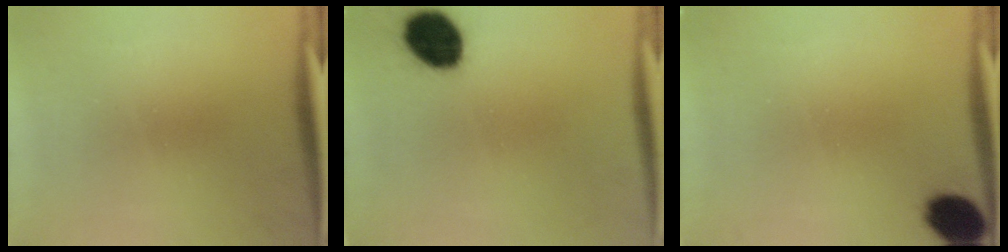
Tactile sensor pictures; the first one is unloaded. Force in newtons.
{"total": 11.9}
{"total": 7.6}